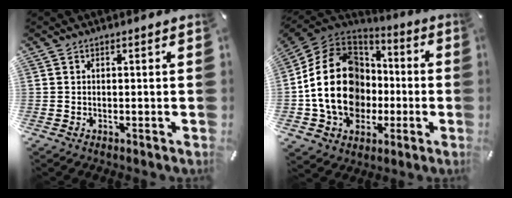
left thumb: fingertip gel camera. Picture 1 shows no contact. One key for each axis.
{"total": 21.7, "fx": -3.0, "fy": 17.5, "fz": 12.5, "tx": -0.260, "ty": 0.018, "tz": -0.041}